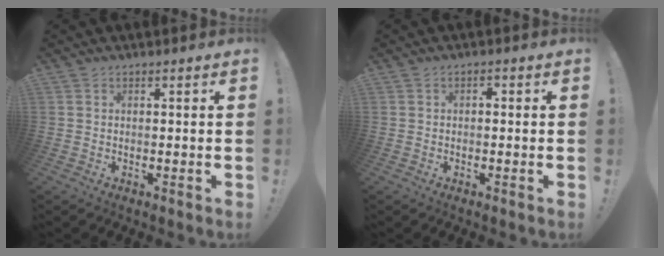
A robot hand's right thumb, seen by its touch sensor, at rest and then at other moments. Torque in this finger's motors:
{"motor_torque": [0.13, 0.29, 0.28, -0.22, 0.00]}